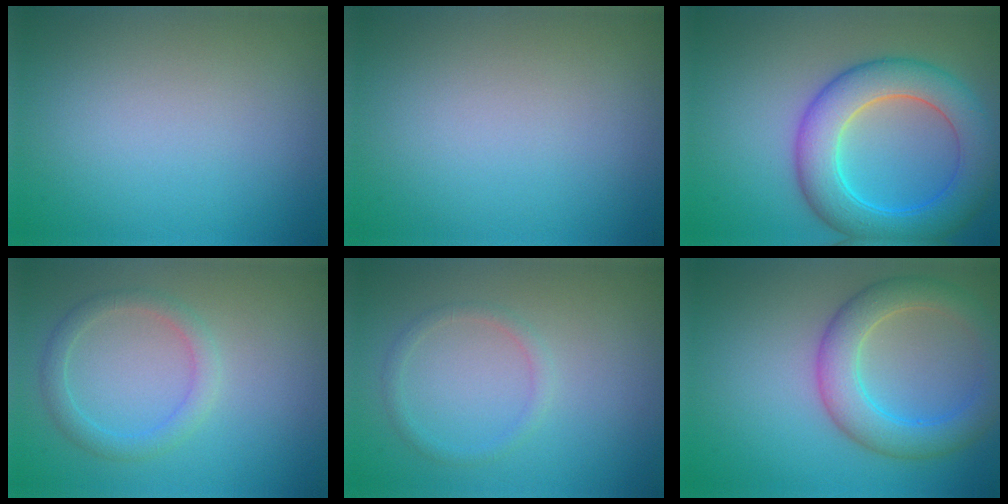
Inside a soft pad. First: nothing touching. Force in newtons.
{"total": 0.0}
{"total": 7.7, "press": 7.7, "slide": 0.1}
{"total": 2.2, "press": 2.2, "slide": 0.1}
{"total": 1.2, "press": 1.2, "slide": 0.0}
{"total": 5.2, "press": 5.2, "slide": 0.1}